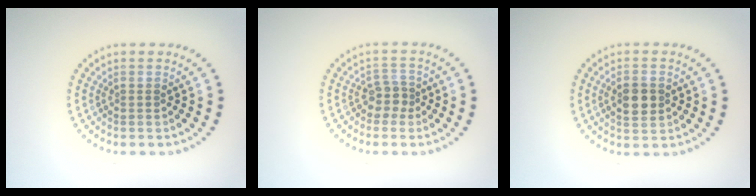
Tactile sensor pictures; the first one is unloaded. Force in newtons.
{"total": 1.9, "press": 1.5, "slide": 1.2}
{"total": 2.8, "press": 2.8, "slide": 0.1}